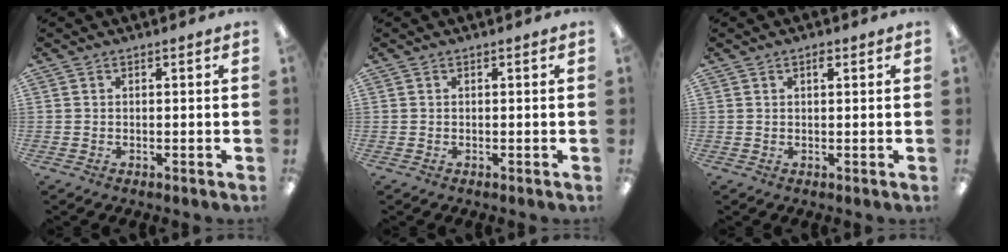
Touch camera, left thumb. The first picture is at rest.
{"total": 0.0}
{"total": 1.7, "force": [0.9, 0.8, 1.1], "torque": [-0.008, -0.003, 0.012]}